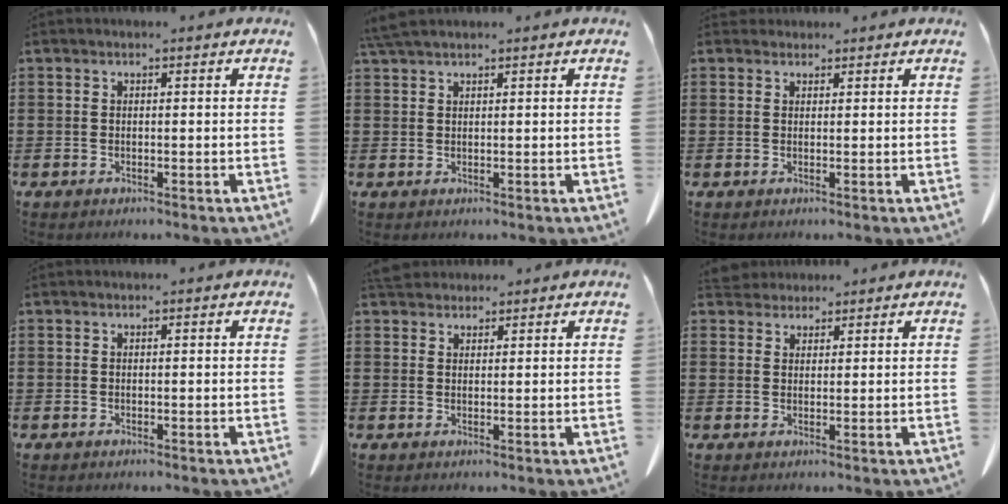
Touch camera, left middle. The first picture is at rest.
{"total": 2.5, "force": [2.1, 0.3, 1.3], "torque": [-0.033, 0.000, 0.042]}
{"total": 1.3, "force": [1.2, 0.5, 0.1], "torque": [0.003, -0.003, 0.023]}
{"total": 0.0}
{"total": 3.4, "force": [3.1, 1.1, 1.0], "torque": [-0.029, -0.002, 0.061]}
{"total": 2.8, "force": [2.6, 0.8, 0.2], "torque": [-0.011, -0.003, 0.052]}